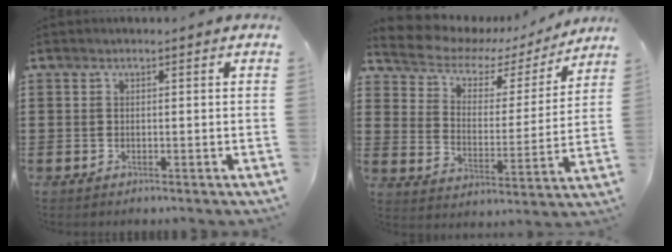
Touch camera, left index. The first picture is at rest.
{"total": 4.7, "force": [3.7, 2.5, 1.3], "torque": [-0.054, -0.023, 0.056]}